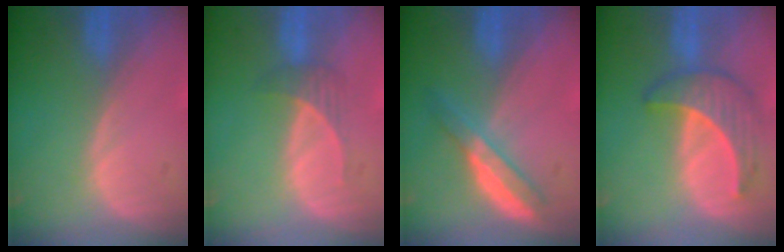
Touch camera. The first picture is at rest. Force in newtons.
{"total": 2.5, "press": 2.3, "slide": 0.9}
{"total": 5.3, "press": 4.6, "slide": 2.6}
{"total": 6.4, "press": 6.2, "slide": 1.7}